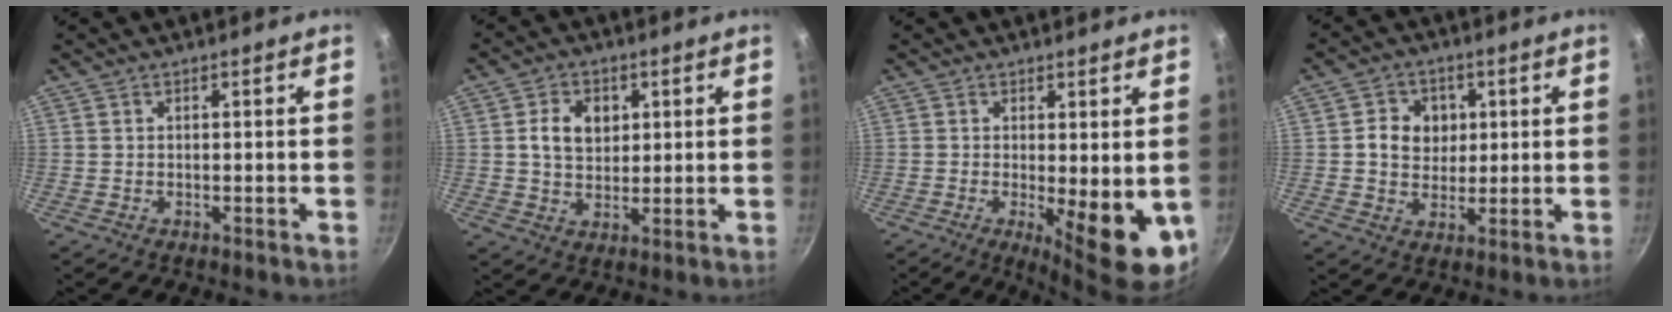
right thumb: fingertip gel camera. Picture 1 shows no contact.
{"total": 7.2, "force": [1.8, 5.4, 4.4], "torque": [-0.056, -0.002, 0.029]}
{"total": 9.8, "force": [-1.5, 2.9, 9.3], "torque": [-0.111, -0.008, -0.008]}
{"total": 7.3, "force": [1.3, 6.4, 3.3], "torque": [-0.024, -0.001, 0.014]}